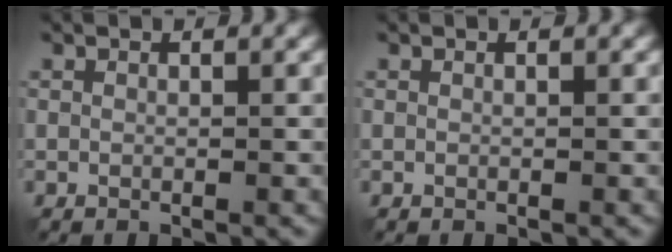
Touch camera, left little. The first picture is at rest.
{"total": 0.0}